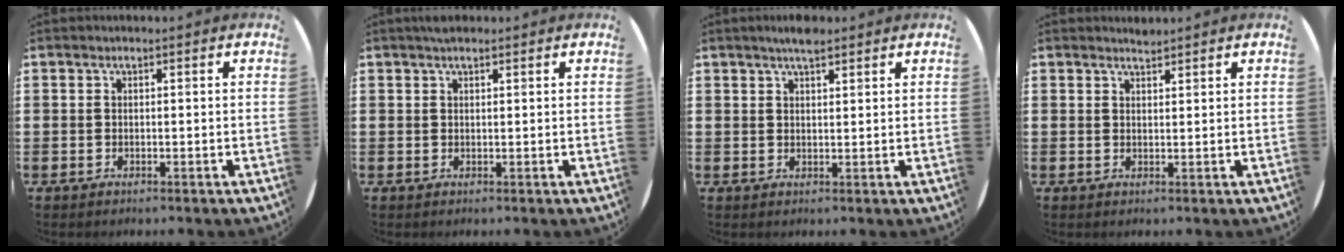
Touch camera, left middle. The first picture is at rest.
{"total": 1.0, "force": [0.9, 0.3, 0.4], "torque": [-0.009, 0.002, 0.017]}
{"total": 2.6, "force": [2.2, 0.5, 1.3], "torque": [-0.028, 0.004, 0.040]}
{"total": 1.2, "force": [1.2, 0.0, -0.1], "torque": [0.000, -0.001, 0.024]}